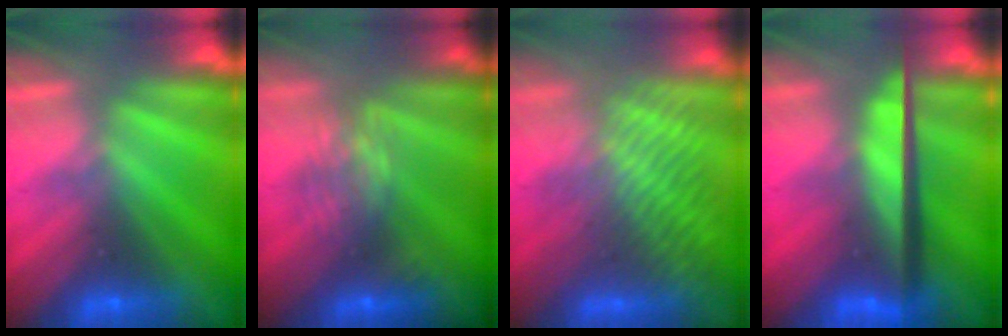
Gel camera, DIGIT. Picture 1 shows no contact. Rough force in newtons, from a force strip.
{"total": 6.0}
{"total": 3.8}
{"total": 9.3}